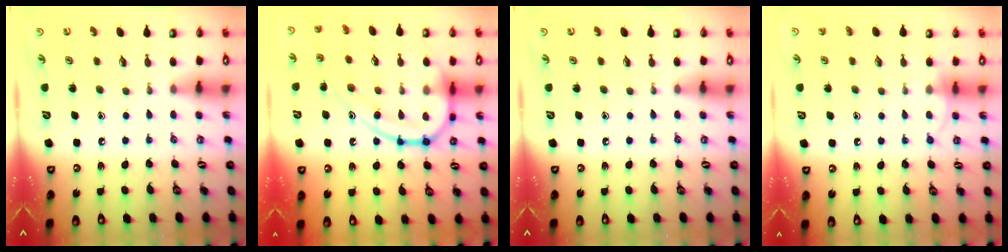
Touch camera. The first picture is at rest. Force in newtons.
{"total": 15.2, "press": 15.2, "slide": 0.8}
{"total": 0.0}
{"total": 4.3, "press": 4.2, "slide": 0.4}